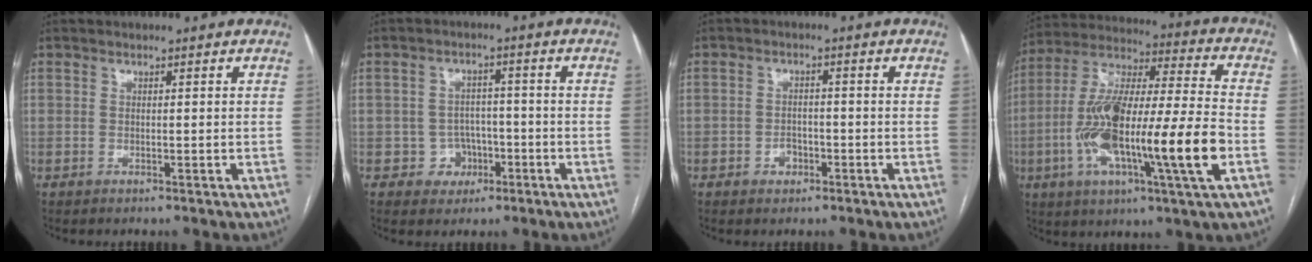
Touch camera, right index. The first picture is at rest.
{"total": 4.5, "force": [-1.6, 4.1, 0.5], "torque": [0.008, 0.015, -0.019]}
{"total": 2.4, "force": [-1.2, 1.8, 1.1], "torque": [-0.008, 0.008, -0.016]}
{"total": 22.1, "force": [-5.4, 2.2, 21.3], "torque": [-0.393, -0.007, -0.096]}